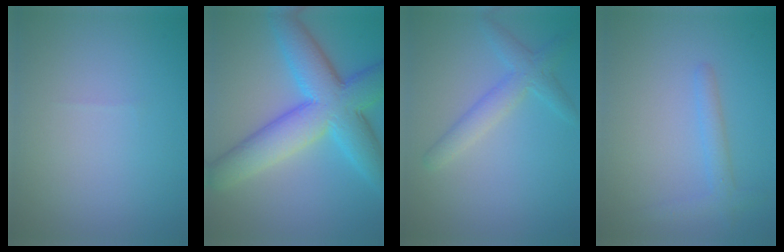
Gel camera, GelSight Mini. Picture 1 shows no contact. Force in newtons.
{"total": 10.1, "press": 10.1, "slide": 0.3}
{"total": 1.9, "press": 1.9, "slide": 0.2}
{"total": 1.9, "press": 1.9, "slide": 0.1}